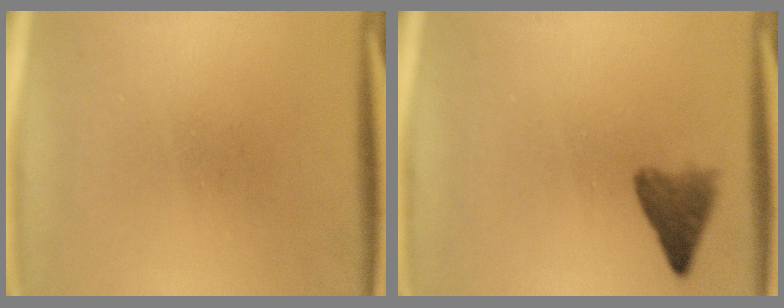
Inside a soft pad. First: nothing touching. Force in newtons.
{"total": 3.5}